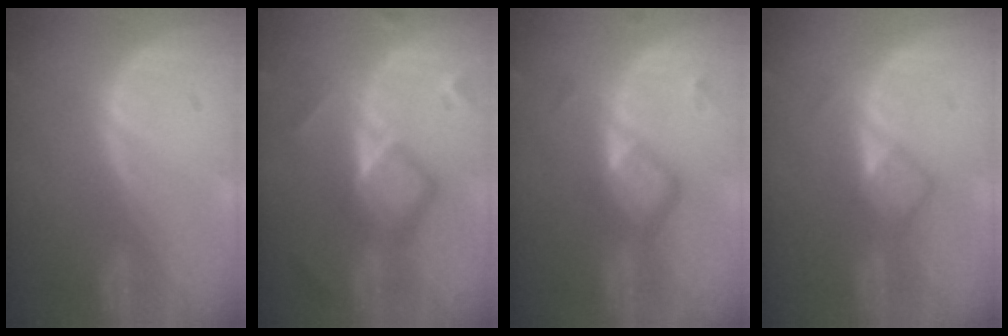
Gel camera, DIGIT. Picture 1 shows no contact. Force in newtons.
{"total": 7.7, "press": 7.7, "slide": 0.4}
{"total": 5.9, "press": 5.1, "slide": 2.9}
{"total": 3.4, "press": 3.4, "slide": 0.3}